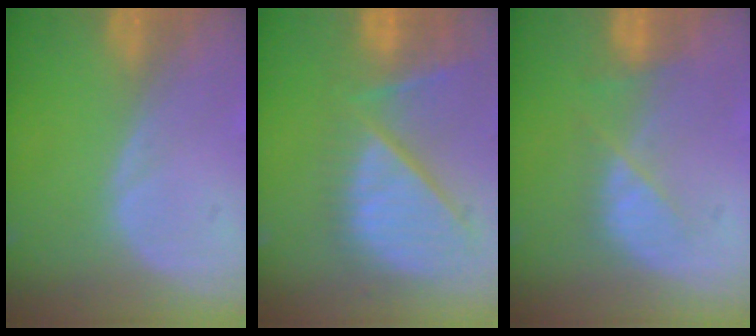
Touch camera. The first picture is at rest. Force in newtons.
{"total": 11.7, "press": 10.3, "slide": 5.5}
{"total": 4.1, "press": 4.1, "slide": 0.5}